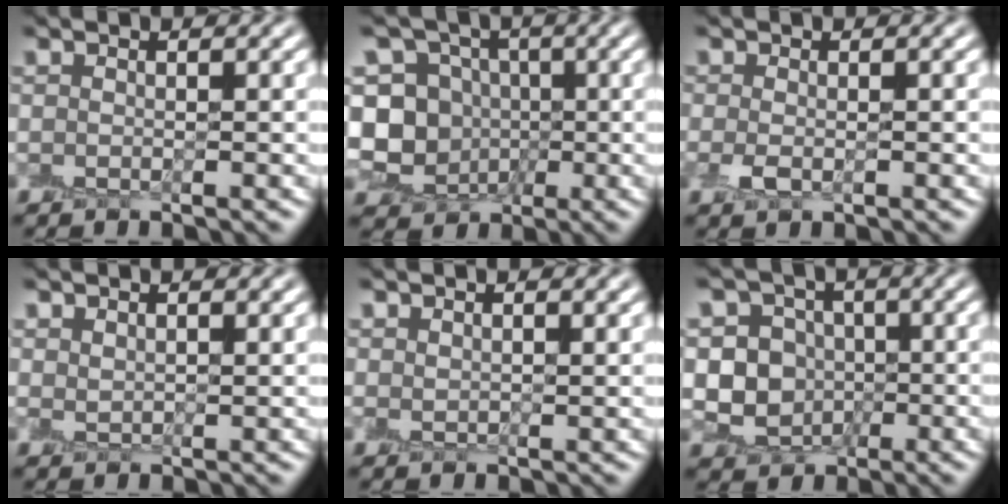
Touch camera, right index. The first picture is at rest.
{"total": 9.6, "force": [-1.2, 9.2, 2.8], "torque": [-0.066, 0.024, -0.048]}
{"total": 1.0, "force": [-0.3, 0.4, 0.9], "torque": [-0.018, -0.003, -0.005]}
{"total": 1.6, "force": [1.4, 0.5, 0.4], "torque": [-0.002, -0.003, 0.033]}
{"total": 1.3, "force": [1.2, 0.4, 0.2], "torque": [-0.001, -0.002, 0.028]}
{"total": 5.7, "force": [-0.5, 5.4, 1.7], "torque": [-0.011, 0.014, -0.032]}